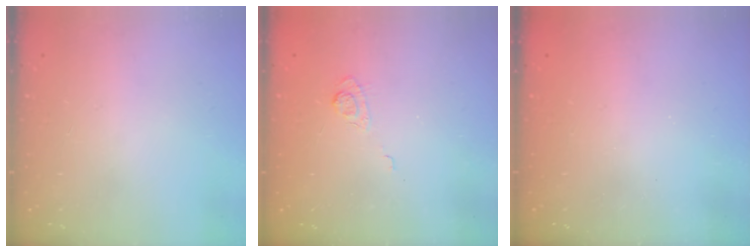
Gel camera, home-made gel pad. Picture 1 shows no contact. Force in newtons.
{"total": 3.2, "press": 2.8, "slide": 1.5}
{"total": 2.6, "press": 2.5, "slide": 0.9}